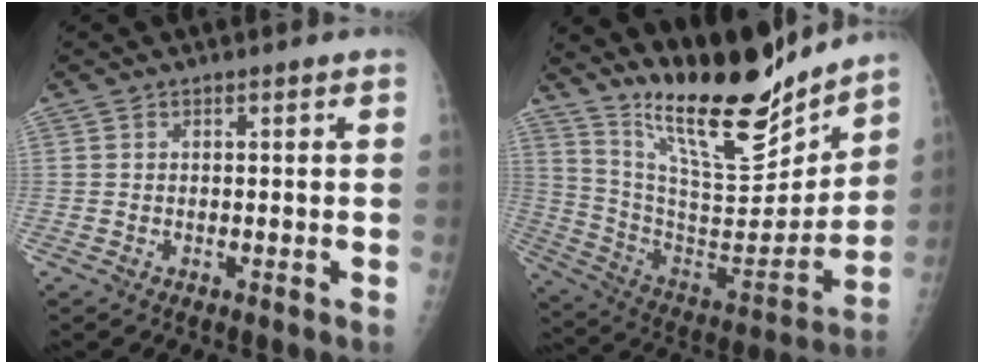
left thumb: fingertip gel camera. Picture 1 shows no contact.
{"total": 23.2, "force": [19.0, 5.6, 12.0], "torque": [-0.155, -0.115, 0.326]}